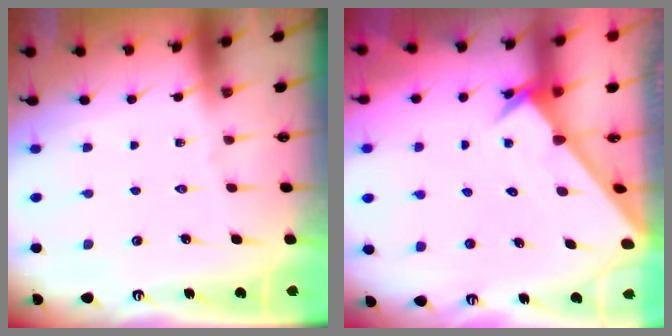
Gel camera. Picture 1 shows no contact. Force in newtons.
{"total": 2.9, "press": 2.9, "slide": 0.1}